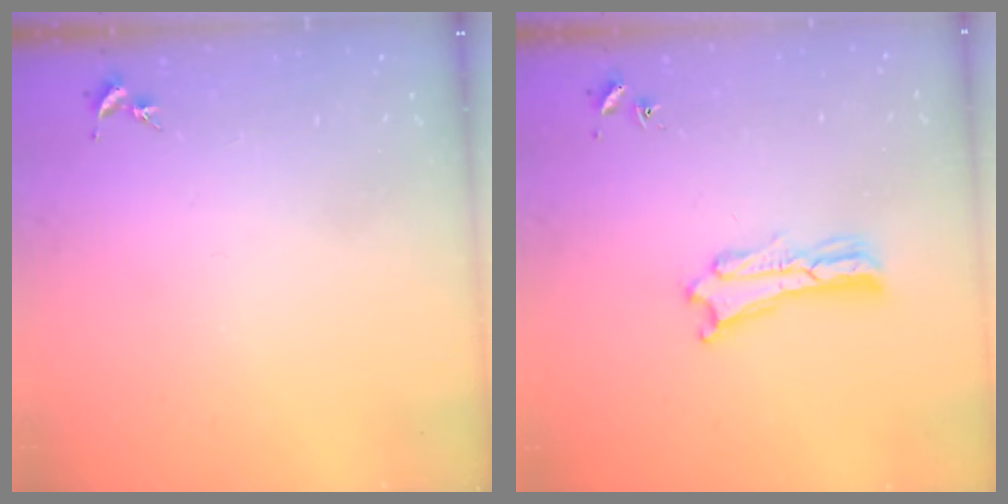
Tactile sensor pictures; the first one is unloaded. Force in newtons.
{"total": 1.8, "press": 1.8, "slide": 0.3}